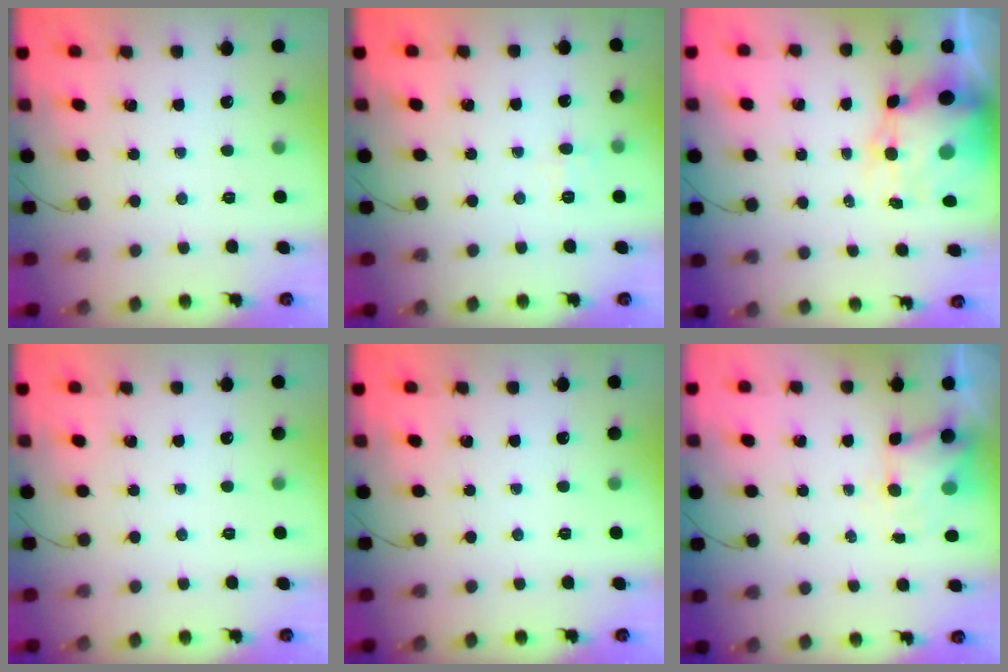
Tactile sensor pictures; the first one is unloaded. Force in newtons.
{"total": 5.5, "press": 5.3, "slide": 1.6}
{"total": 10.4, "press": 9.9, "slide": 2.9}
{"total": 0.0}
{"total": 0.0}
{"total": 4.0, "press": 4.0, "slide": 0.7}